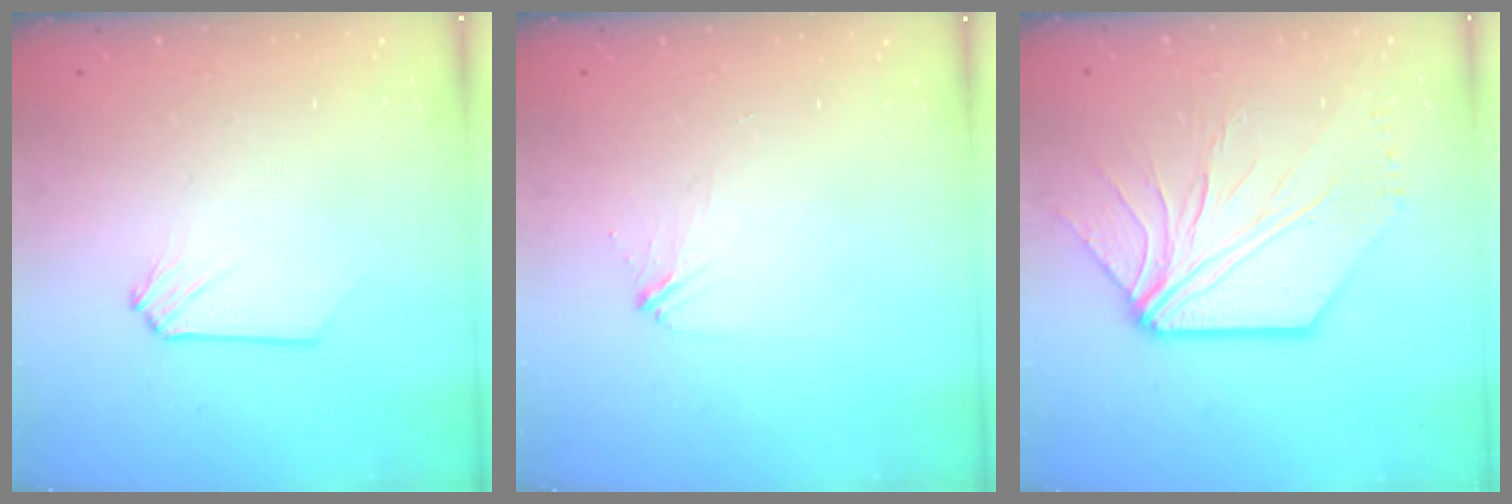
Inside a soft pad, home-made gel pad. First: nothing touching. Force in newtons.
{"total": 2.1, "press": 2.1, "slide": 0.1}
{"total": 9.6, "press": 9.5, "slide": 1.7}